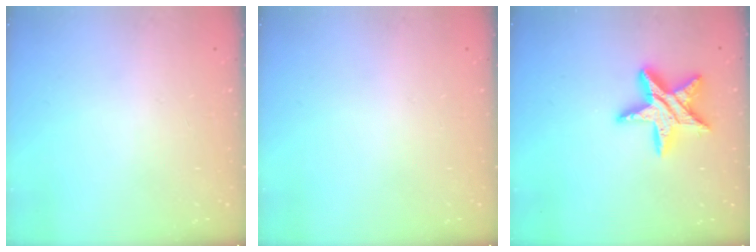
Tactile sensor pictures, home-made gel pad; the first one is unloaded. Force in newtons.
{"total": 0.0}
{"total": 15.0, "press": 15.0, "slide": 1.2}